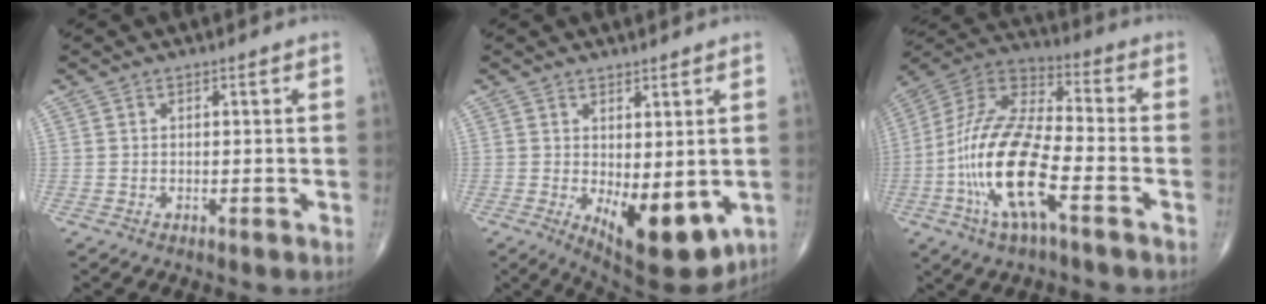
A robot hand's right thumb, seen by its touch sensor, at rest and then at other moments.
{"total": 11.5, "force": [-2.1, 5.2, 10.1], "torque": [-0.126, -0.023, -0.012]}
{"total": 19.6, "force": [-6.3, 6.6, 17.3], "torque": [-0.362, 0.029, -0.120]}